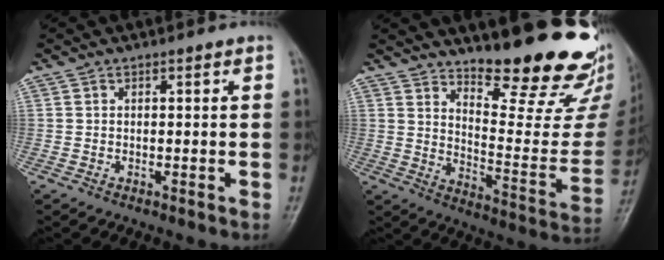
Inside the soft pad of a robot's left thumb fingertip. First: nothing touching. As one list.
[{"total": 22.1, "force": [18.3, 4.8, 11.4], "torque": [-0.123, -0.156, 0.252]}]